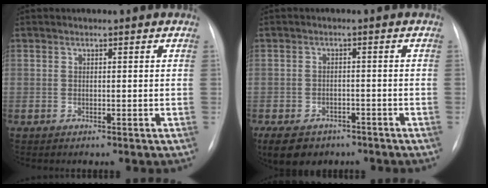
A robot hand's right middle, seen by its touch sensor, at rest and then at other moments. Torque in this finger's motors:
{"motor_torque": [0.83, -0.86, 0.22, 0.06]}